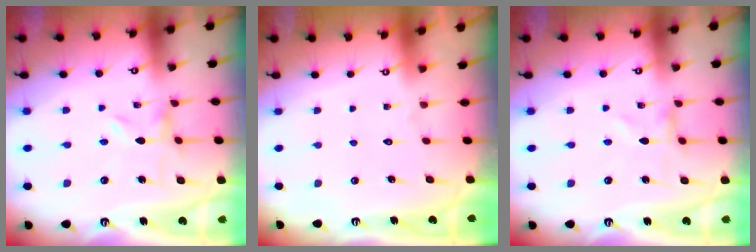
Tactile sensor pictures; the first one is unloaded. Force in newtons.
{"total": 1.7, "press": 1.7, "slide": 0.1}
{"total": 0.9, "press": 0.9, "slide": 0.1}